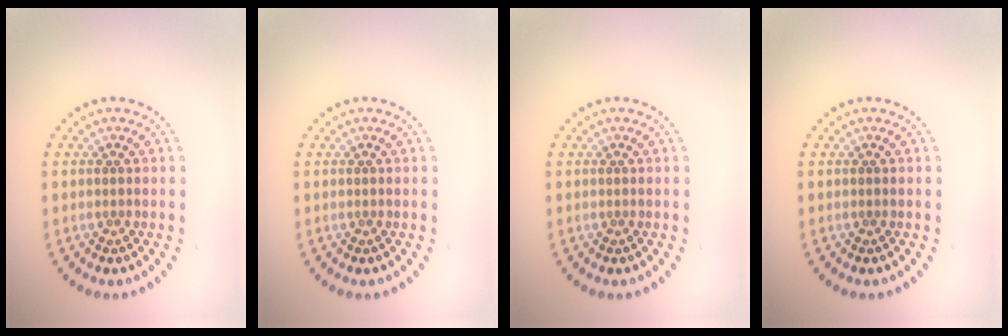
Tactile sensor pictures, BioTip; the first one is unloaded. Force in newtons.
{"total": 0.0}
{"total": 0.0}
{"total": 0.0}